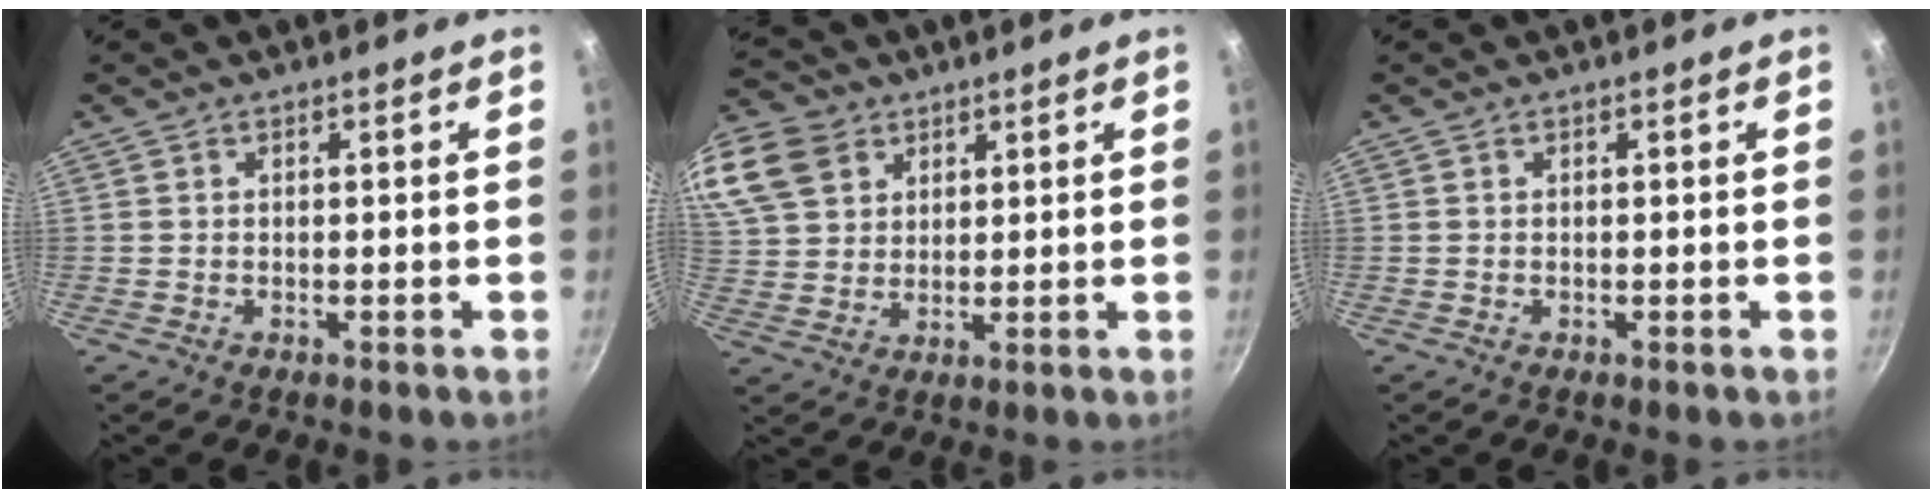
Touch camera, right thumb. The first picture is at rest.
{"total": 16.5, "force": [8.5, 12.2, 7.1], "torque": [-0.158, 0.007, 0.168]}
{"total": 0.0}